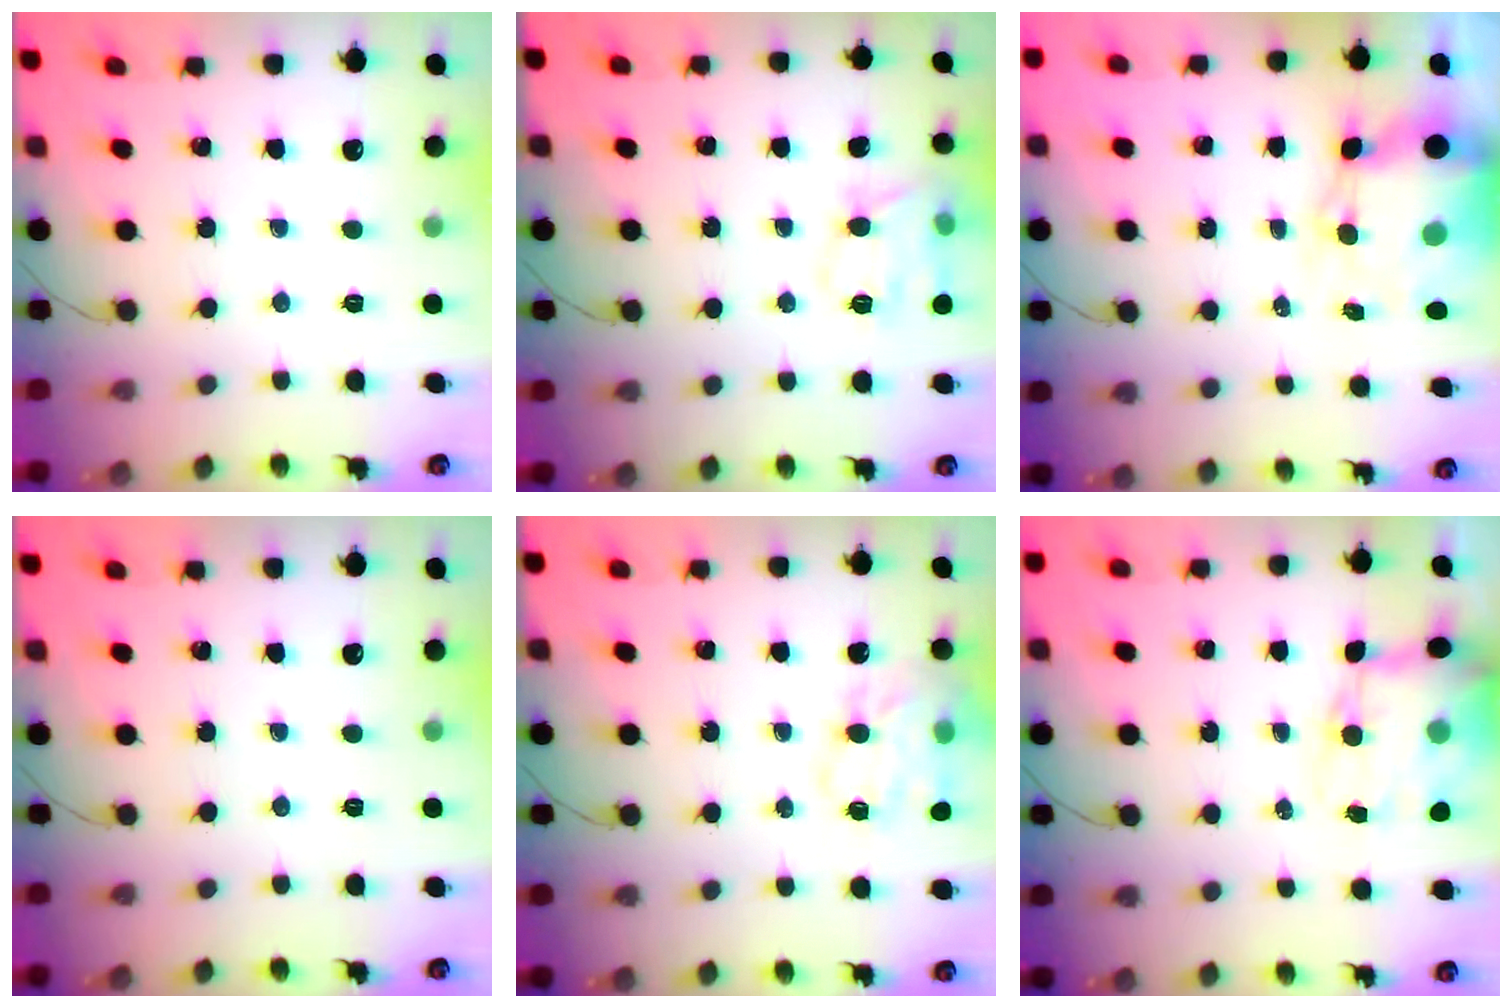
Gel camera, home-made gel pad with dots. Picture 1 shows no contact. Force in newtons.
{"total": 12.2, "press": 12.2, "slide": 0.4}
{"total": 10.4, "press": 9.9, "slide": 2.9}
{"total": 0.0}
{"total": 17.1, "press": 16.9, "slide": 2.7}
{"total": 13.8, "press": 13.3, "slide": 3.5}